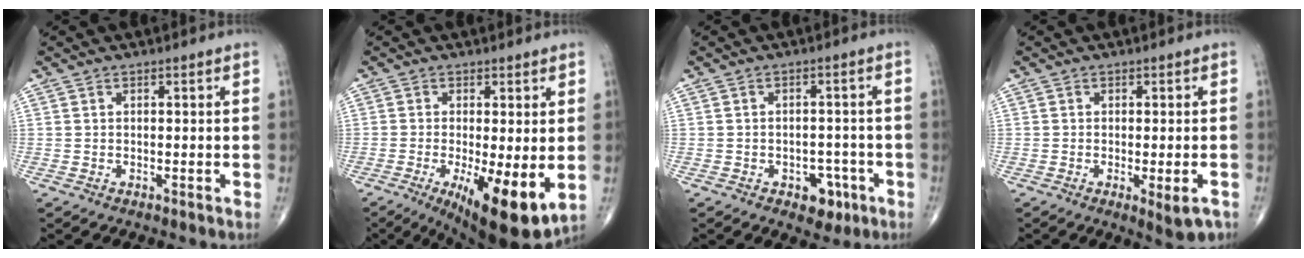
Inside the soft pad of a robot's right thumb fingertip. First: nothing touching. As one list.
[{"total": 12.6, "force": [-2.9, 3.6, 11.7], "torque": [-0.180, -0.028, -0.038]}, {"total": 5.1, "force": [-2.5, 3.4, 2.8], "torque": [-0.010, 0.018, -0.029]}, {"total": 4.6, "force": [-1.8, 1.3, 4.1], "torque": [-0.054, -0.008, -0.021]}]